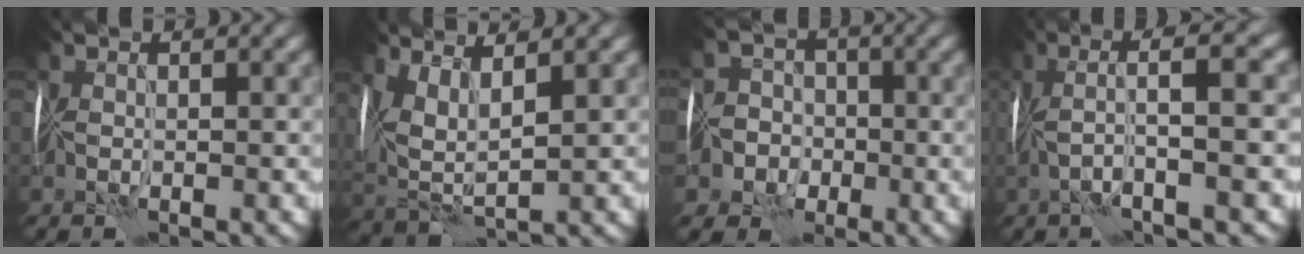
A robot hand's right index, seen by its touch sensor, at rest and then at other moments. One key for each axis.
{"total": 5.3, "fx": 2.5, "fy": 2.5, "fz": 3.9, "tx": -0.094, "ty": -0.001, "tz": 0.053}
{"total": 7.5, "fx": -2.6, "fy": 6.9, "fz": 1.5, "tx": -0.010, "ty": -0.007, "tz": -0.074}
{"total": 5.1, "fx": 0.3, "fy": 0.7, "fz": 5.0, "tx": -0.096, "ty": 0.027, "tz": -0.001}